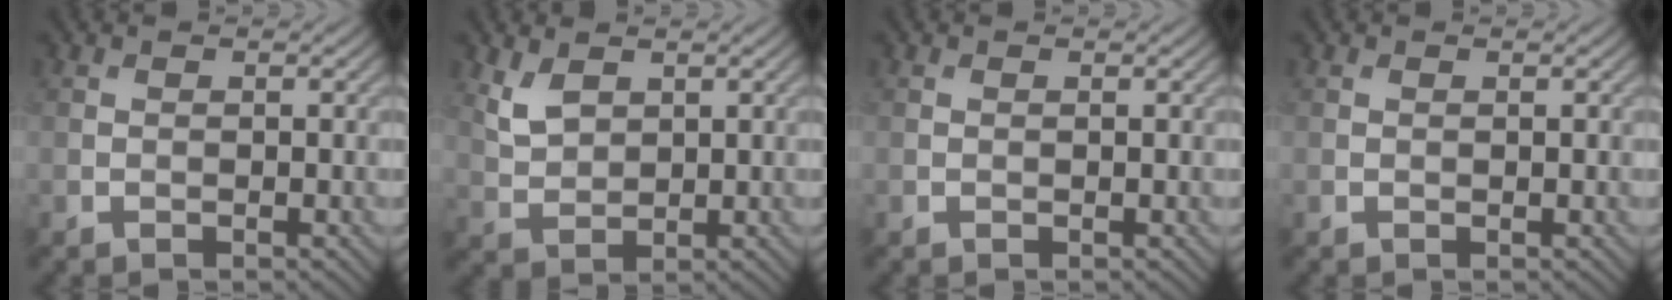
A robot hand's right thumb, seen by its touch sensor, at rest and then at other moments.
{"total": 3.7, "force": [2.1, 2.1, 2.2], "torque": [-0.058, -0.004, 0.048]}
{"total": 0.0}
{"total": 0.0}